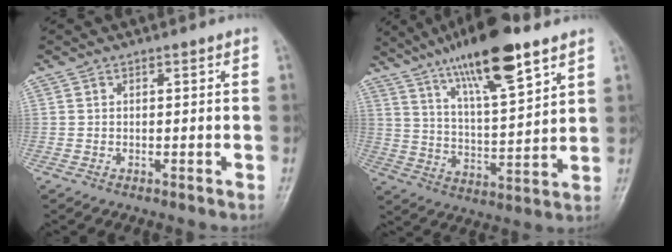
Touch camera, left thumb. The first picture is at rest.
{"total": 17.4, "force": [11.2, 3.8, 12.8], "torque": [-0.203, -0.046, 0.197]}